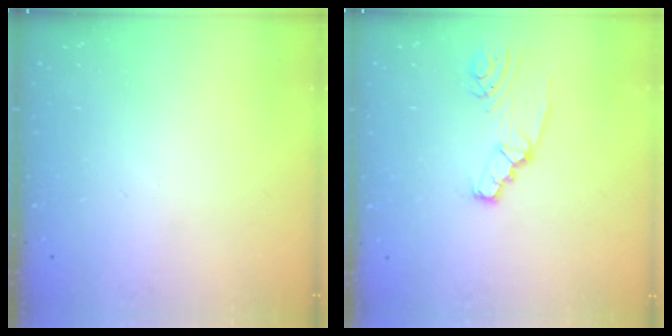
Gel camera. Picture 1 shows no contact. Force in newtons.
{"total": 2.0, "press": 2.0, "slide": 0.4}